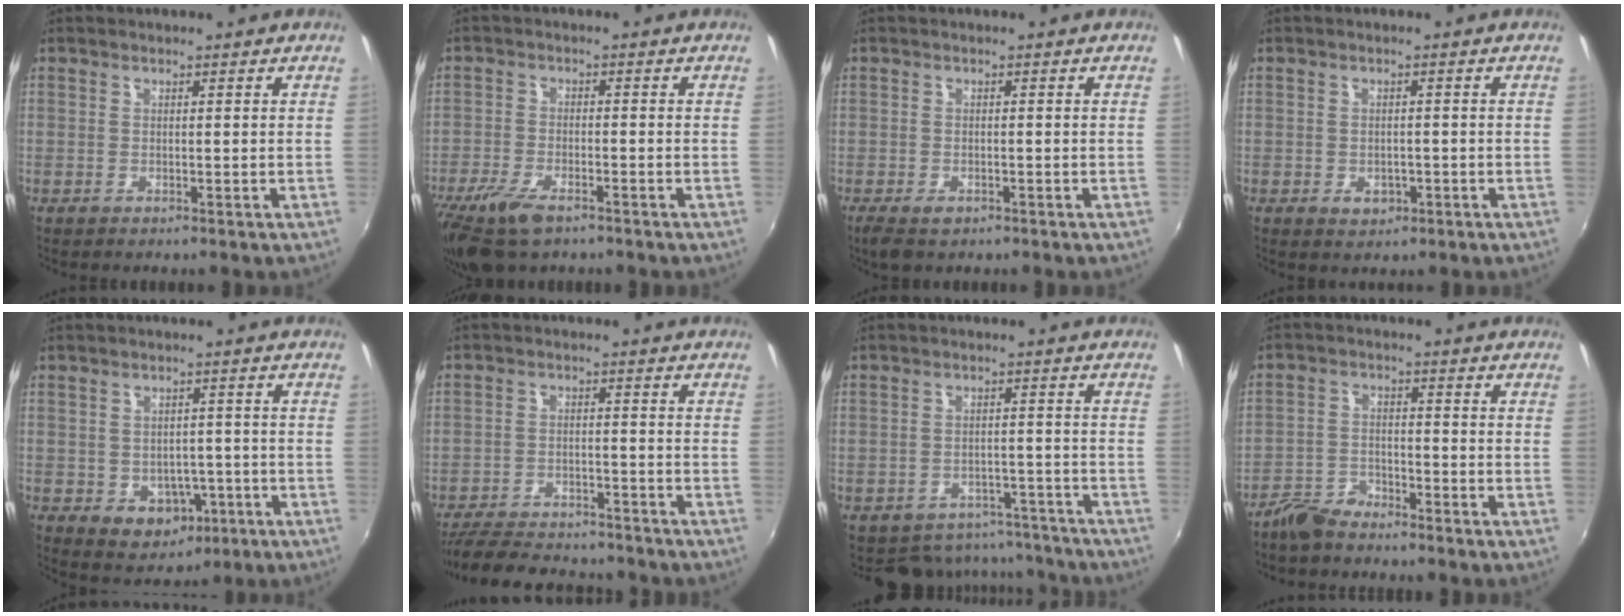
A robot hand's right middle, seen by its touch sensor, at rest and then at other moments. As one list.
[{"total": 9.8, "force": [-6.7, 3.7, 6.1], "torque": [-0.150, -0.029, -0.128]}, {"total": 3.6, "force": [-2.4, 1.7, 2.1], "torque": [-0.051, -0.014, -0.042]}, {"total": 2.9, "force": [-1.1, 2.2, 1.5], "torque": [-0.028, -0.001, -0.010]}, {"total": 7.3, "force": [-2.7, 5.8, 3.4], "torque": [-0.069, 0.008, -0.016]}, {"total": 15.5, "force": [-13.5, 4.8, 6.0], "torque": [-0.142, -0.003, -0.197]}, {"total": 10.6, "force": [-9.3, 5.0, 1.5], "torque": [-0.033, 0.026, -0.107]}, {"total": 5.5, "force": [-5.0, 1.7, 1.6], "torque": [-0.041, 0.003, -0.095]}]